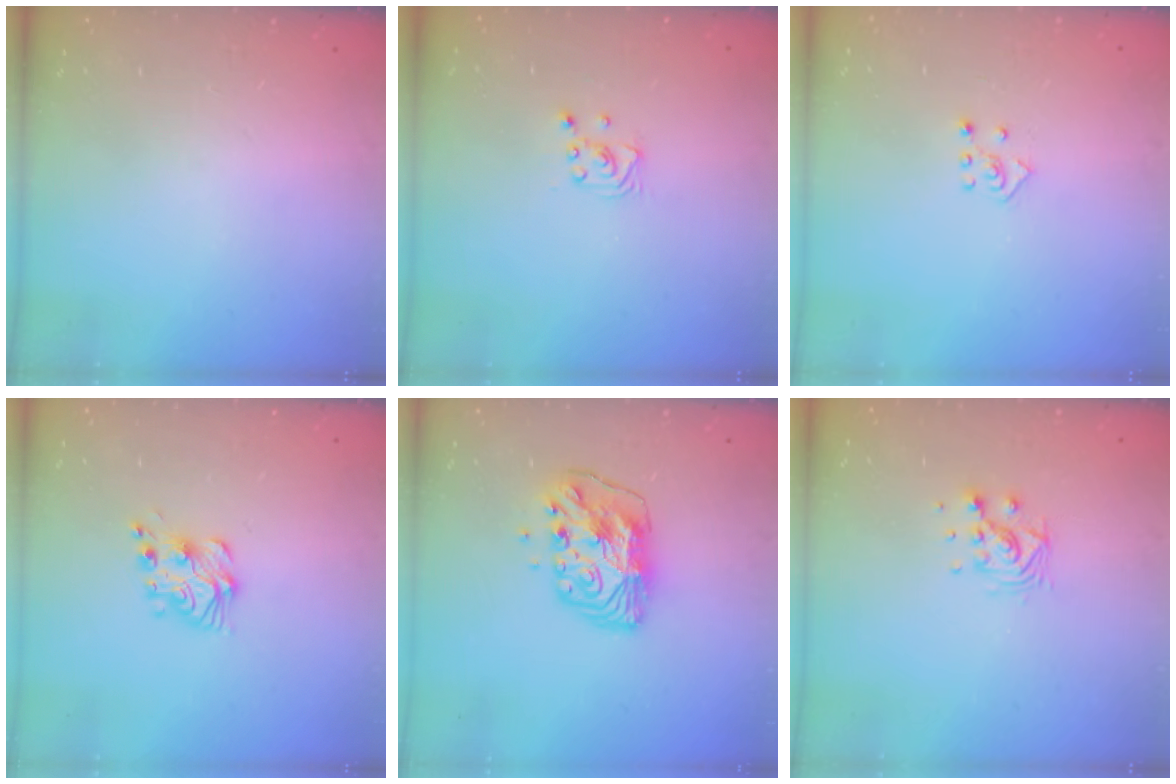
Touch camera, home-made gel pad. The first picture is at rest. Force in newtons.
{"total": 2.2, "press": 2.2, "slide": 0.2}
{"total": 4.7, "press": 4.6, "slide": 0.6}
{"total": 8.1, "press": 8.1, "slide": 0.4}
{"total": 10.2, "press": 10.2, "slide": 0.9}
{"total": 7.0, "press": 7.0, "slide": 0.2}